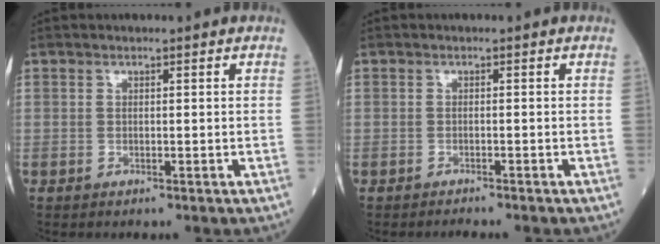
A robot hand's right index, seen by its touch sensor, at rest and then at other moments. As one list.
[{"total": 2.5, "force": [-2.4, 0.1, 0.9], "torque": [-0.012, -0.002, -0.029]}]